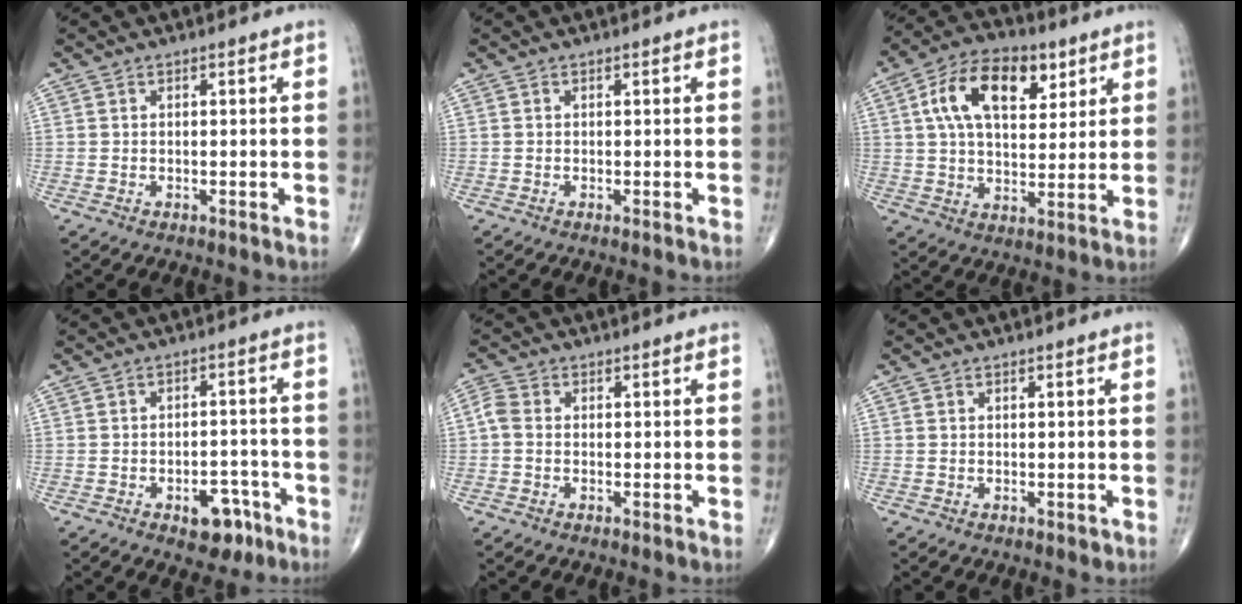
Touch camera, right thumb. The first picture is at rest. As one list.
[{"total": 0.0}, {"total": 15.6, "force": [5.9, 8.8, 11.5], "torque": [-0.173, -0.004, 0.098]}, {"total": 6.9, "force": [-3.7, 4.1, 4.2], "torque": [-0.028, 0.032, -0.045]}, {"total": 2.6, "force": [-0.3, 1.9, 1.8], "torque": [-0.040, 0.006, -0.016]}, {"total": 0.5, "force": [0.0, 0.4, 0.4], "torque": [-0.003, -0.001, 0.001]}]